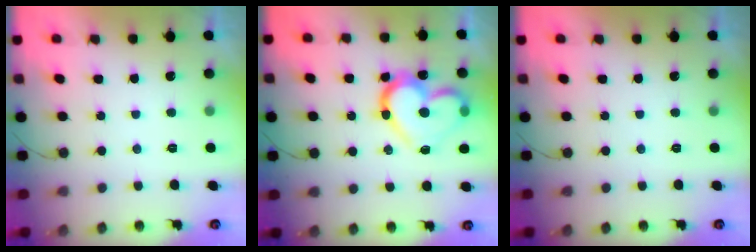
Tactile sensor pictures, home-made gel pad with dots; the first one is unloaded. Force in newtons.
{"total": 17.6, "press": 17.5, "slide": 1.2}
{"total": 0.0}